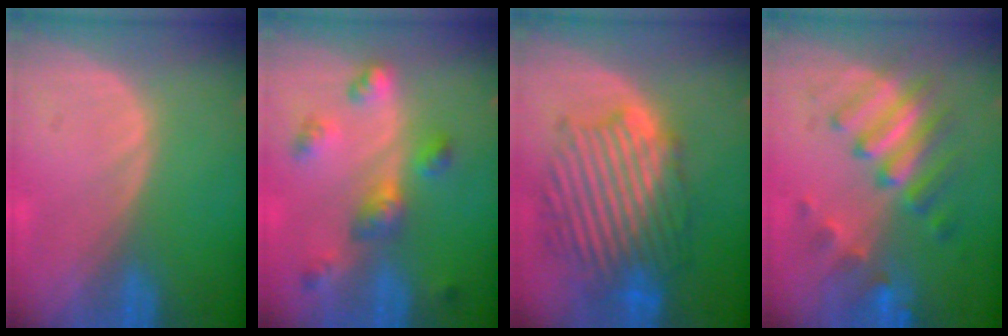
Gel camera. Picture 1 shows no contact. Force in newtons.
{"total": 6.3, "press": 5.8, "slide": 2.4}
{"total": 10.7, "press": 10.7, "slide": 0.5}
{"total": 7.7, "press": 7.6, "slide": 1.3}